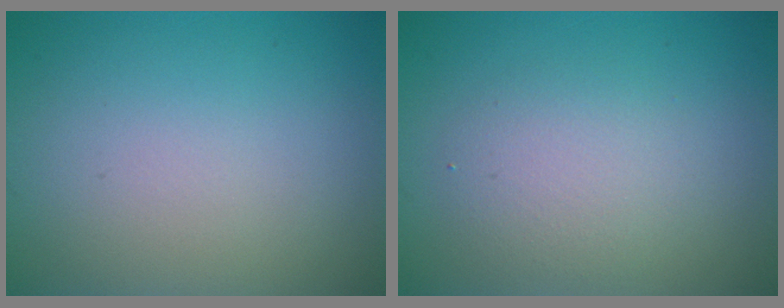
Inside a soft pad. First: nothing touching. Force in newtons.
{"total": 2.6, "press": 2.6, "slide": 0.1}